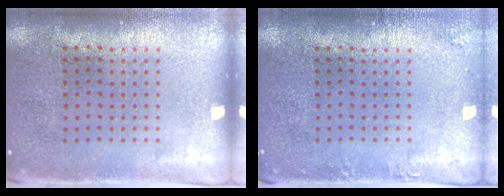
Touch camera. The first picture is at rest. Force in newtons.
{"total": 1.1, "press": 1.1, "slide": 0.1}